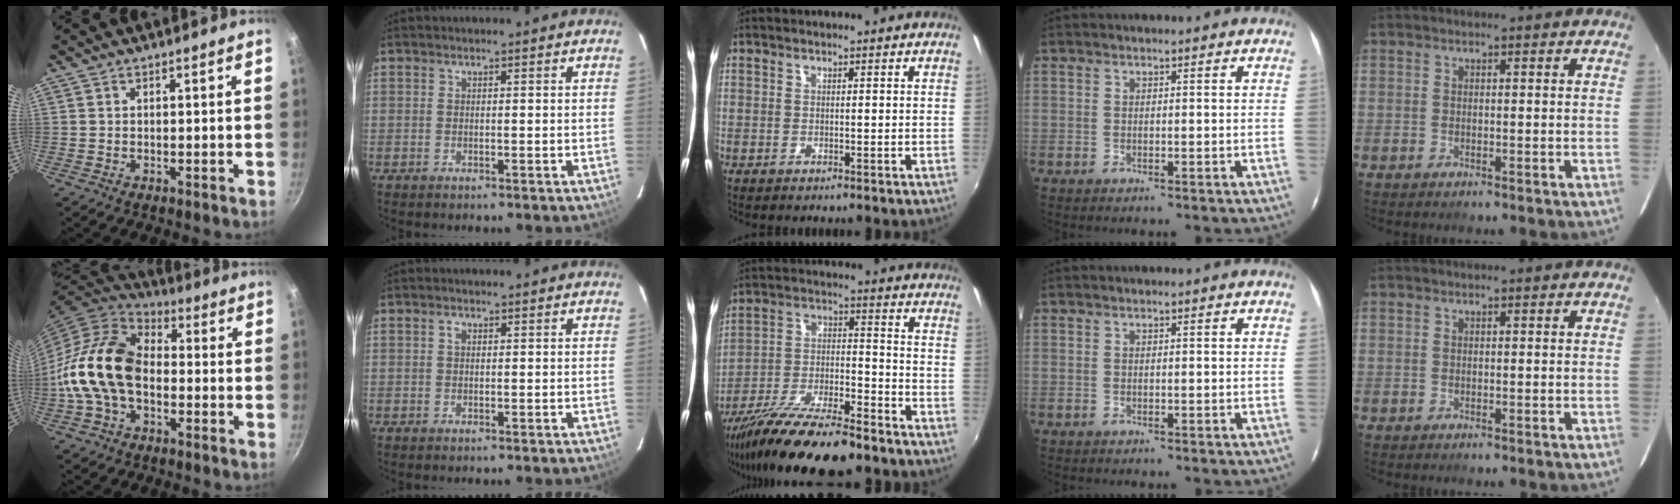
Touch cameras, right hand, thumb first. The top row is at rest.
{"thumb": {"total": 16.7, "force": [-2.6, 11.2, 12.2], "torque": [-0.205, 0.038, -0.066]}, "index": {"total": 0.8, "force": [0.2, 0.6, 0.5], "torque": [-0.011, 0.004, 0.004]}, "middle": {"total": 18.4, "force": [-14.3, 4.0, 10.8], "torque": [-0.206, -0.033, -0.241]}}